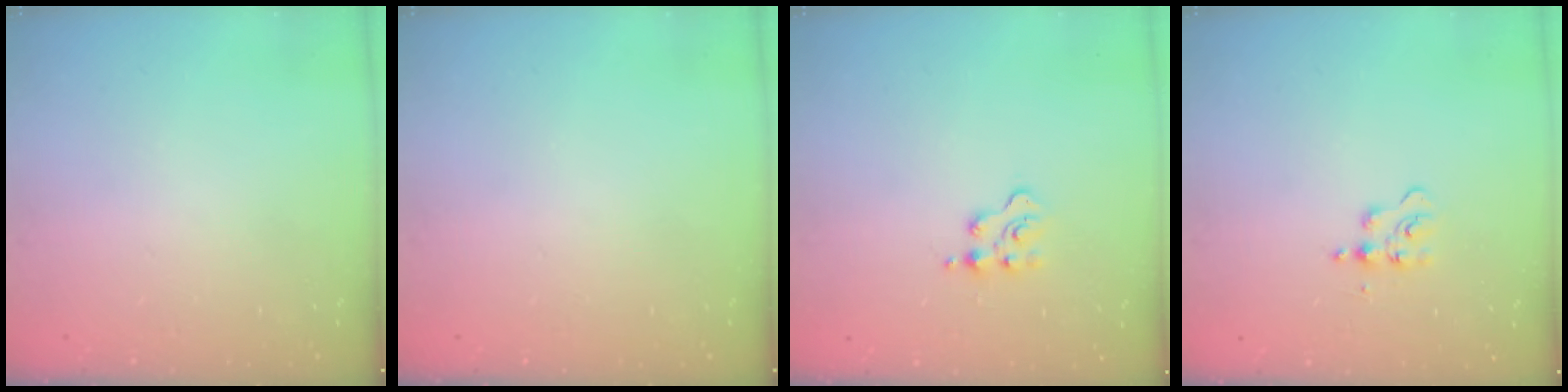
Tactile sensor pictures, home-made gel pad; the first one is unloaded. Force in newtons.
{"total": 0.0}
{"total": 2.9, "press": 2.9, "slide": 0.5}
{"total": 5.5, "press": 5.5, "slide": 0.8}